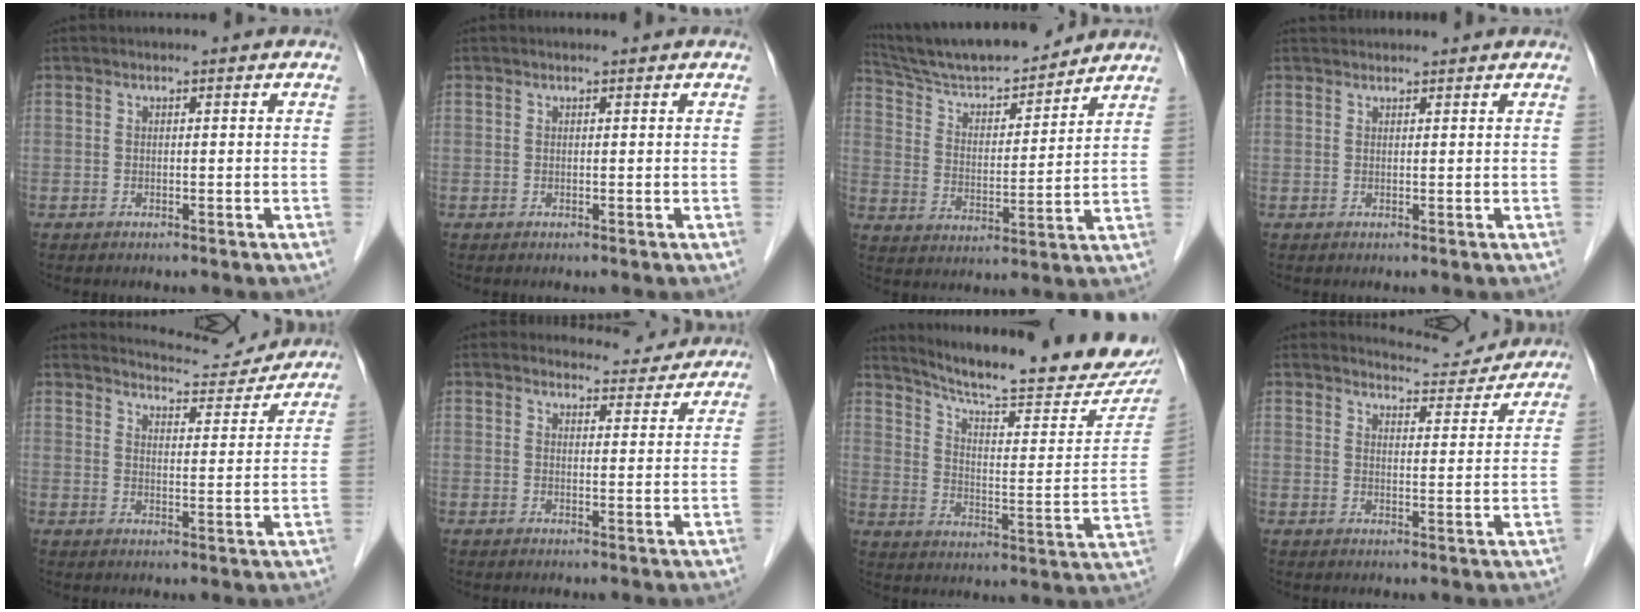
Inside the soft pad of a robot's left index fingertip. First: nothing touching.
{"total": 0.6, "force": [0.6, 0.0, 0.2], "torque": [-0.006, 0.004, 0.008]}
{"total": 16.5, "force": [15.3, 2.2, 5.8], "torque": [-0.105, 0.007, 0.258]}
{"total": 2.5, "force": [2.4, 0.4, 0.2], "torque": [-0.008, 0.028, 0.039]}
{"total": 9.0, "force": [8.9, 1.1, 0.3], "torque": [-0.005, -0.003, 0.114]}
{"total": 5.3, "force": [5.1, 1.2, -0.3], "torque": [0.007, -0.002, 0.054]}
{"total": 23.9, "force": [21.0, 2.7, 11.2], "torque": [-0.169, -0.043, 0.280]}
{"total": 7.2, "force": [7.1, 0.8, -0.3], "torque": [0.002, -0.006, 0.089]}